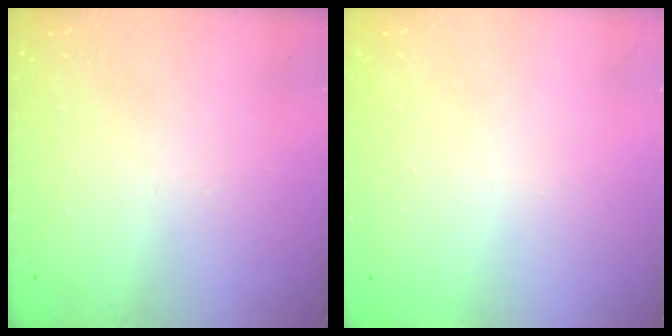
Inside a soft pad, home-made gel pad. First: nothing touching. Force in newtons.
{"total": 1.5, "press": 1.5, "slide": 0.1}